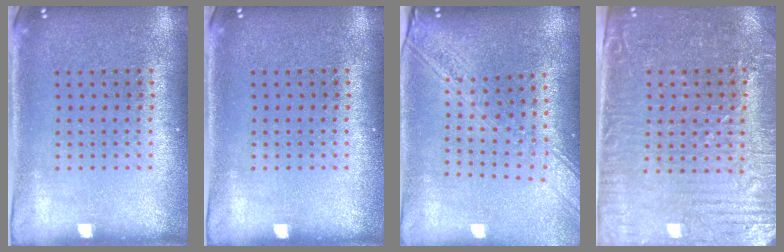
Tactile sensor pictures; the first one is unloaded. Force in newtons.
{"total": 0.0}
{"total": 2.2, "press": 1.8, "slide": 1.3}
{"total": 3.9, "press": 3.5, "slide": 1.8}